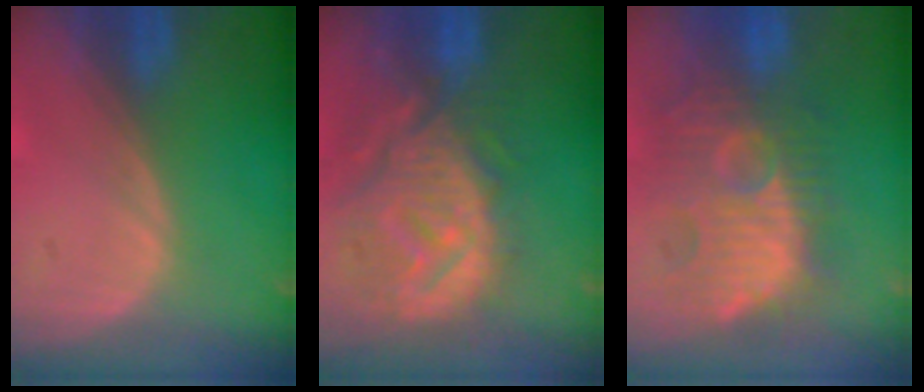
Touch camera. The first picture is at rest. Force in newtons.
{"total": 12.4, "press": 11.1, "slide": 5.6}
{"total": 12.2, "press": 11.8, "slide": 3.1}